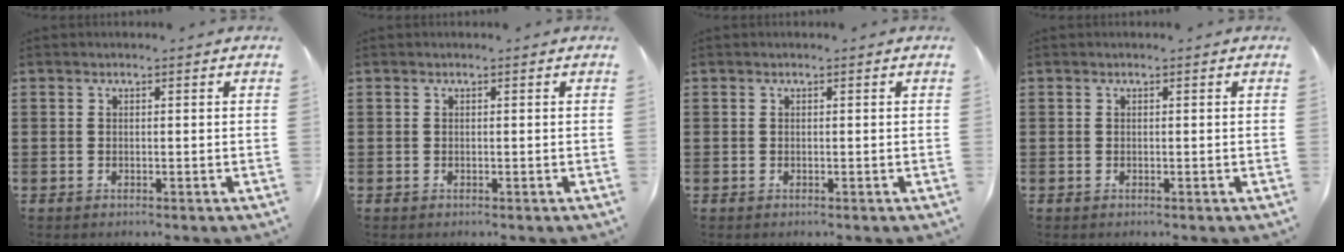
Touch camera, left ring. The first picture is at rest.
{"total": 0.0}
{"total": 0.0}
{"total": 0.0}